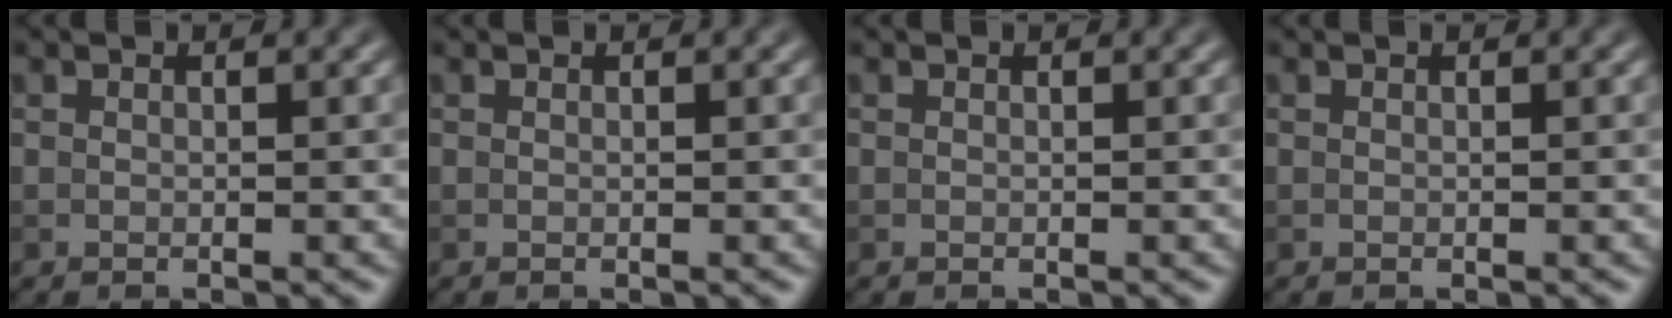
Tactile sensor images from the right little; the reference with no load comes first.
{"total": 0.0}
{"total": 0.0}
{"total": 0.0}